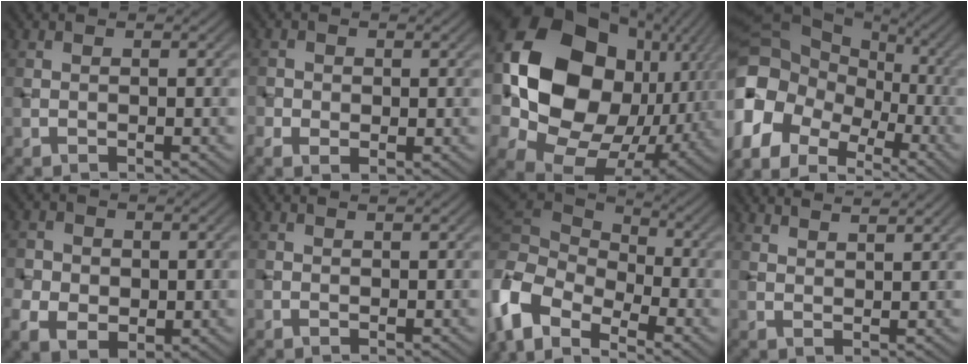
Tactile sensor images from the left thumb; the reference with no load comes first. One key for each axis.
{"total": 2.5, "fx": -0.4, "fy": 2.0, "fz": 1.5, "tx": -0.032, "ty": -0.007, "tz": -0.009}
{"total": 20.6, "fx": 2.7, "fy": 16.2, "fz": 12.4, "tx": -0.276, "ty": -0.019, "tz": 0.070}
{"total": 16.3, "fx": -5.6, "fy": 12.3, "fz": 9.0, "tx": -0.249, "ty": -0.014, "tz": -0.096}
{"total": 6.2, "fx": -0.7, "fy": 5.0, "fz": 3.6, "tx": -0.079, "ty": -0.012, "tz": -0.014}
{"total": 0.6, "fx": 0.5, "fy": 0.0, "fz": 0.3, "tx": -0.005, "ty": 0.002, "tz": 0.010}
{"total": 11.7, "fx": -5.2, "fy": 7.0, "fz": 7.9, "tx": -0.208, "ty": -0.007, "tz": -0.101}
{"total": 3.7, "fx": 3.2, "fy": 0.6, "fz": 1.8, "tx": -0.018, "ty": -0.003, "tz": 0.050}